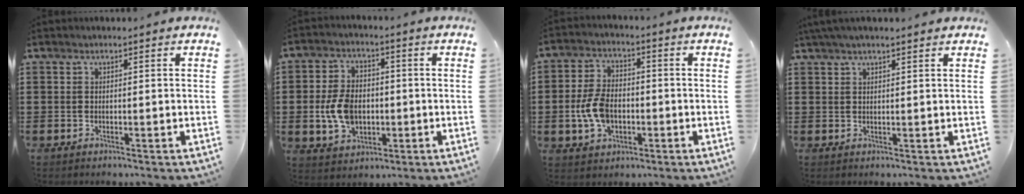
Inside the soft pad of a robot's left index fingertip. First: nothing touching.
{"total": 8.1, "force": [-0.9, 5.6, 5.7], "torque": [-0.133, 0.010, -0.019]}
{"total": 7.7, "force": [-1.5, 5.0, 5.7], "torque": [-0.142, 0.002, -0.035]}
{"total": 2.4, "force": [1.8, 0.3, 1.5], "torque": [-0.032, 0.004, 0.035]}